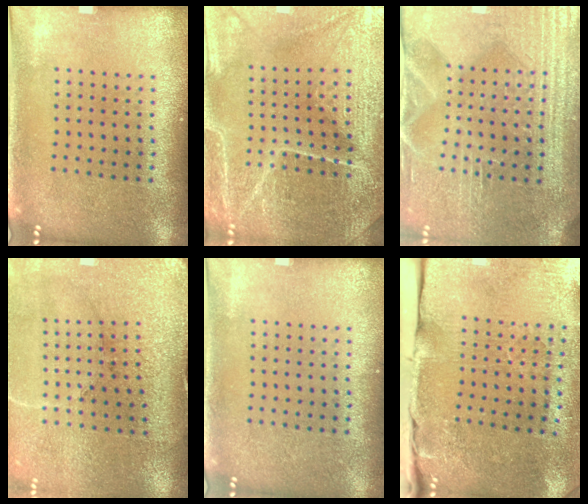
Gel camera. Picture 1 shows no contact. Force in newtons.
{"total": 4.6, "press": 4.4, "slide": 1.2}
{"total": 4.3, "press": 4.0, "slide": 1.5}
{"total": 3.5, "press": 3.5, "slide": 0.4}
{"total": 0.0}
{"total": 4.5, "press": 3.7, "slide": 2.5}